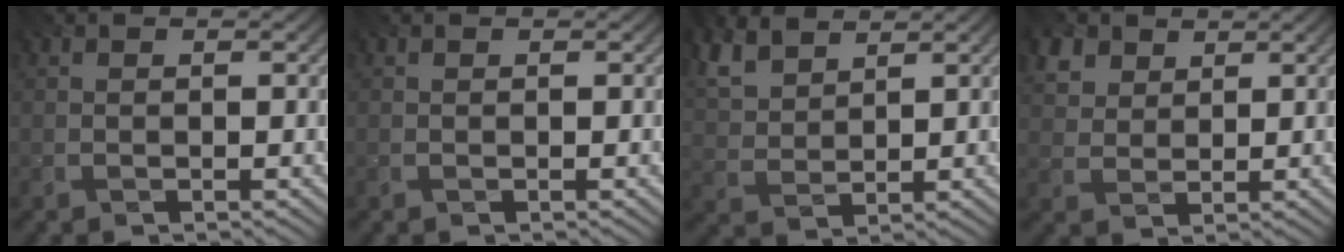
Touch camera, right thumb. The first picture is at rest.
{"total": 0.0}
{"total": 6.4, "force": [4.5, 3.0, 3.3], "torque": [-0.101, 0.008, 0.088]}
{"total": 4.8, "force": [3.0, 3.1, 2.0], "torque": [-0.068, -0.002, 0.064]}